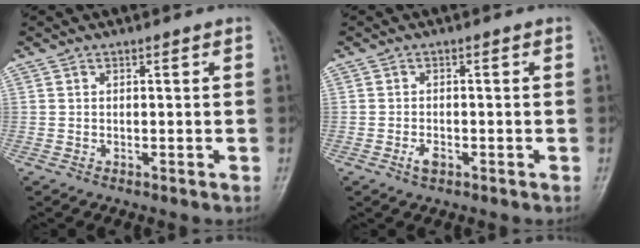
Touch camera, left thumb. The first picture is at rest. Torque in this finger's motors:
{"motor_torque": [-0.08, 0.24, 0.22, 0.22, 0.00]}